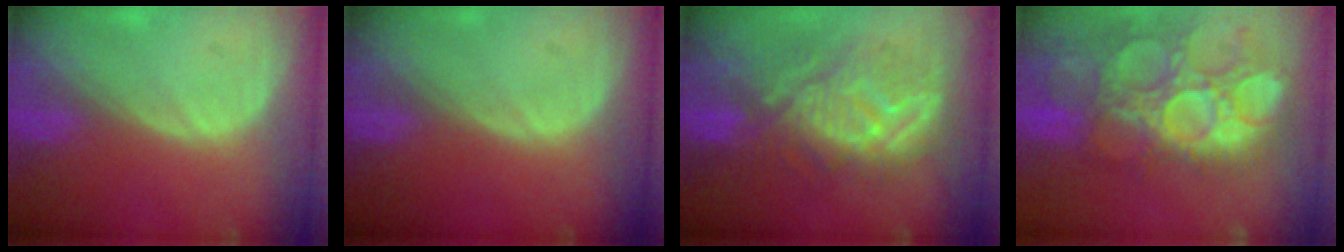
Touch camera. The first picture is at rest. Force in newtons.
{"total": 0.0}
{"total": 10.4, "press": 10.1, "slide": 2.8}
{"total": 14.9, "press": 12.8, "slide": 7.7}